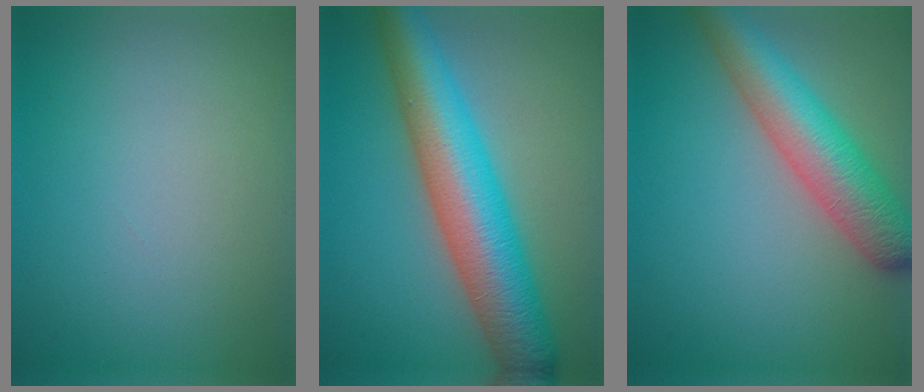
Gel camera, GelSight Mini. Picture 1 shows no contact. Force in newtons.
{"total": 10.4, "press": 10.4, "slide": 0.2}
{"total": 7.2, "press": 7.2, "slide": 0.2}